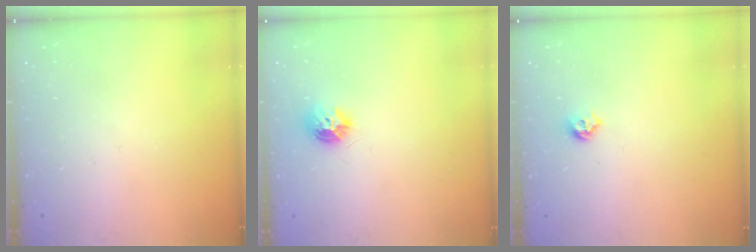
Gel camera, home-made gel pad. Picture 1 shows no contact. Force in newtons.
{"total": 8.9, "press": 8.9, "slide": 0.2}
{"total": 5.9, "press": 5.8, "slide": 1.0}